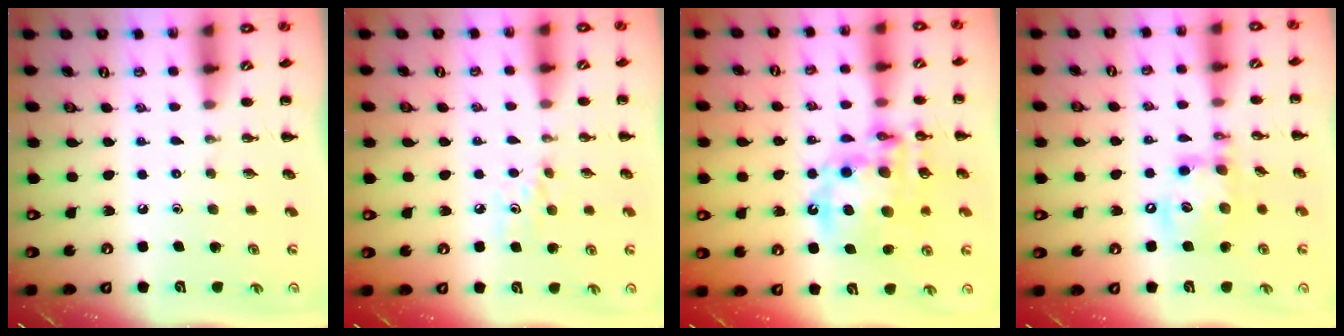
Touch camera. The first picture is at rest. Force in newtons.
{"total": 5.2, "press": 5.0, "slide": 1.6}
{"total": 17.7, "press": 17.3, "slide": 4.0}
{"total": 14.2, "press": 14.0, "slide": 2.3}